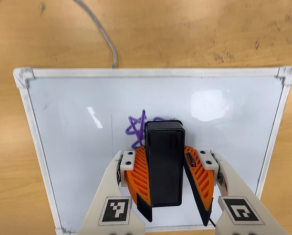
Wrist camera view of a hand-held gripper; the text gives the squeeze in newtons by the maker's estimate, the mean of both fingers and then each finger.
{"total": 13.5, "left": 15.5, "right": 11.4}